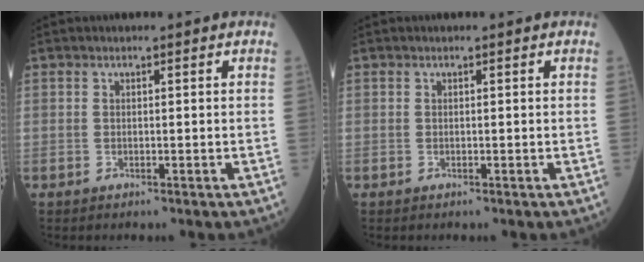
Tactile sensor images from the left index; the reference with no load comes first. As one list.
[{"total": 0.0}]